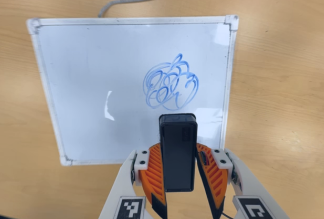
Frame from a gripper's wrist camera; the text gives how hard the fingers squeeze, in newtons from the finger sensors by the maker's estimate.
{"total": 5.3, "left": 4.8, "right": 5.7}